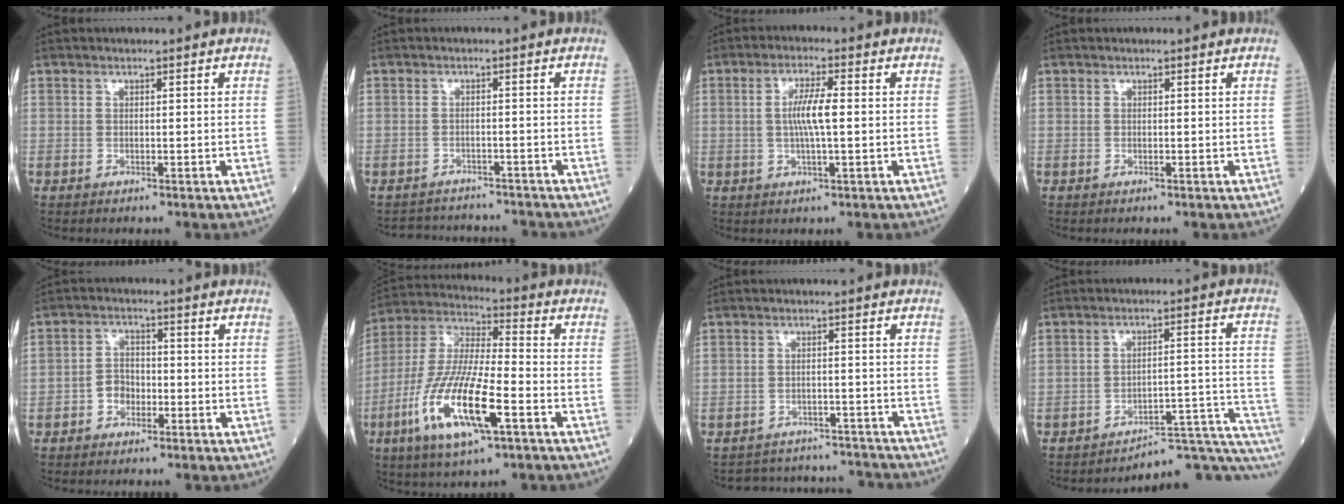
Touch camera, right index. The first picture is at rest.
{"total": 6.1, "force": [-5.8, 1.8, -0.2], "torque": [0.009, 0.017, -0.077]}
{"total": 5.3, "force": [0.2, 0.5, 5.3], "torque": [-0.104, 0.003, 0.001]}
{"total": 0.0}
{"total": 3.3, "force": [-1.5, 2.5, 1.6], "torque": [-0.023, 0.011, -0.031]}
{"total": 16.8, "force": [-6.4, 3.2, 15.2], "torque": [-0.318, -0.018, -0.116]}
{"total": 8.8, "force": [-8.5, 2.3, -0.7], "torque": [0.017, 0.031, -0.108]}
{"total": 13.8, "force": [-13.5, 1.1, 2.5], "torque": [0.007, 0.059, -0.174]}